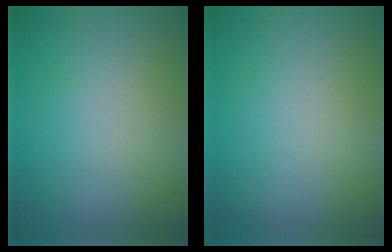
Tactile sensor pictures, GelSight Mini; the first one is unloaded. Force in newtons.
{"total": 0.0}